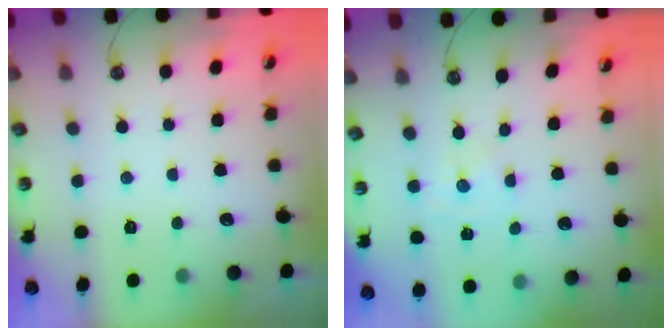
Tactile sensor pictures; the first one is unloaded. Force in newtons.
{"total": 0.0}